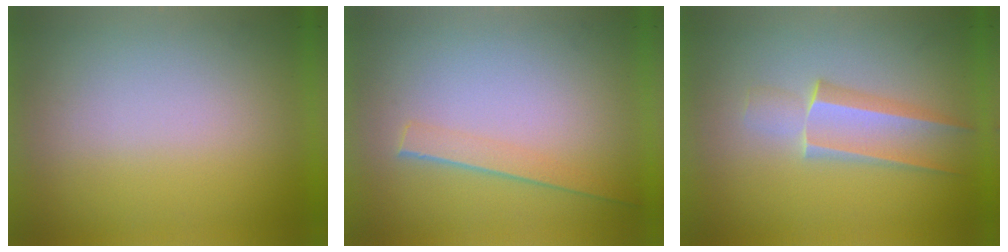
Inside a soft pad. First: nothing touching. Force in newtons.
{"total": 1.6}
{"total": 2.2}